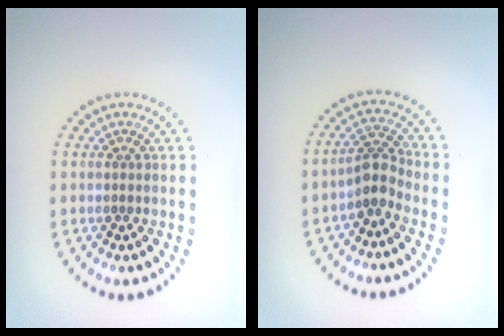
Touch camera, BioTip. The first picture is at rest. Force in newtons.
{"total": 2.7, "press": 2.1, "slide": 1.6}